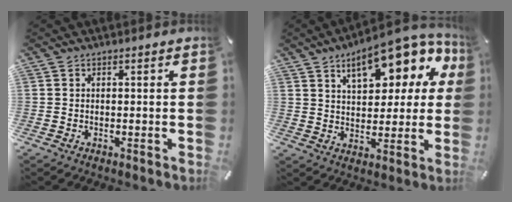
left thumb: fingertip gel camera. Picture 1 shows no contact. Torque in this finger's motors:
{"motor_torque": [2.48, 2.52, 1.46, -1.31, 0.13]}